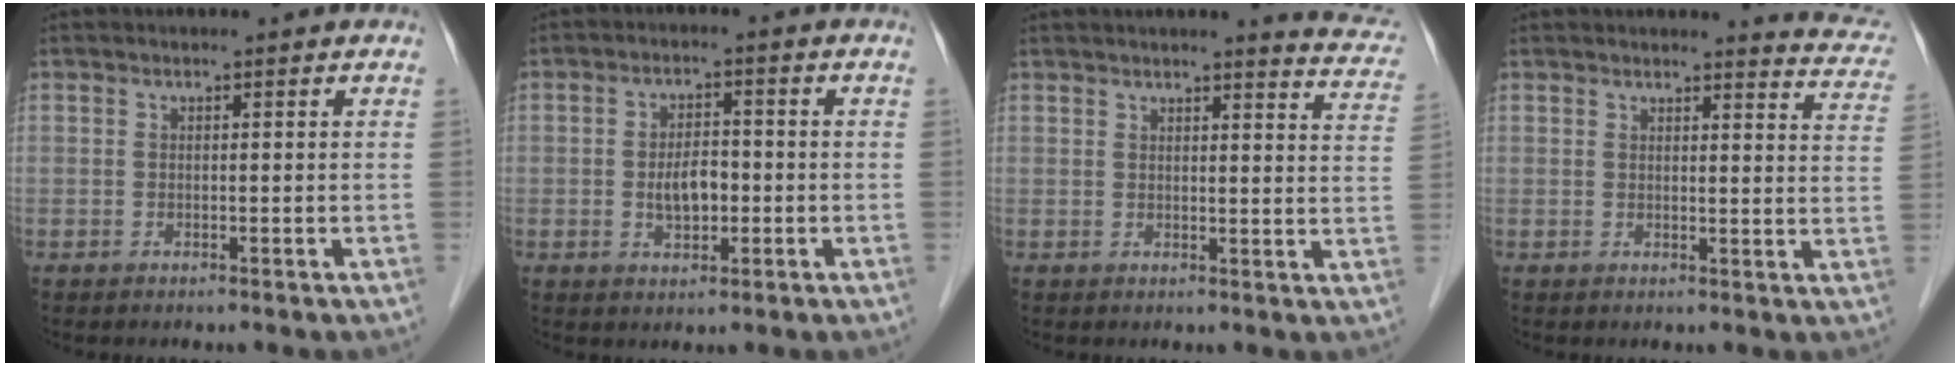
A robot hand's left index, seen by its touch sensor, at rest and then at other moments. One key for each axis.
{"total": 4.6, "fx": -1.0, "fy": 2.4, "fz": 3.8, "tx": -0.069, "ty": 0.003, "tz": -0.014}
{"total": 8.7, "fx": 8.3, "fy": 0.5, "fz": 2.5, "tx": -0.011, "ty": -0.031, "tz": 0.069}
{"total": 7.7, "fx": 7.6, "fy": 0.7, "fz": 1.0, "tx": 0.008, "ty": -0.041, "tz": 0.056}